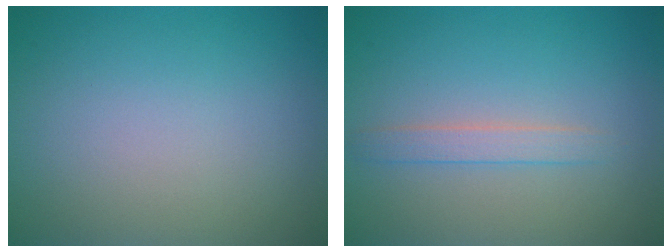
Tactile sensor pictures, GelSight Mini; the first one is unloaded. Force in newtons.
{"total": 1.6, "press": 1.6, "slide": 0.0}